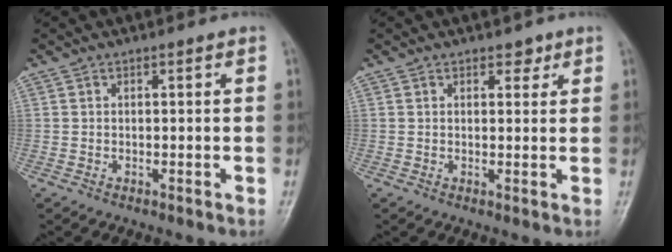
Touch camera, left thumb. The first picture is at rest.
{"total": 2.1, "force": [1.4, 1.3, 0.8], "torque": [0.006, -0.007, 0.016]}